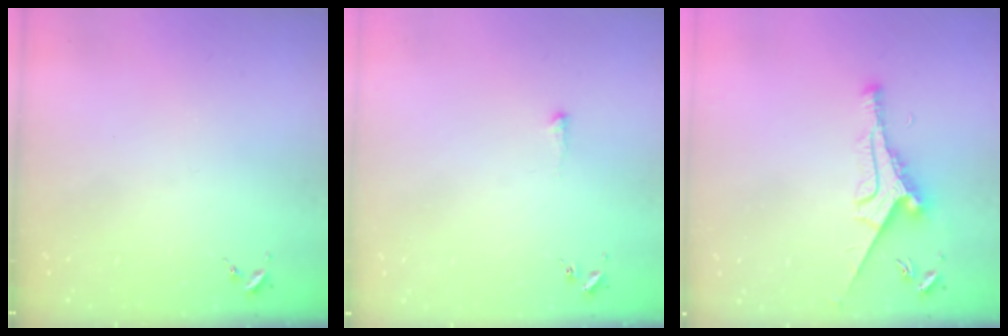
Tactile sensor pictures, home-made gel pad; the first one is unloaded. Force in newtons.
{"total": 2.9, "press": 2.8, "slide": 0.5}
{"total": 9.6, "press": 9.6, "slide": 0.7}